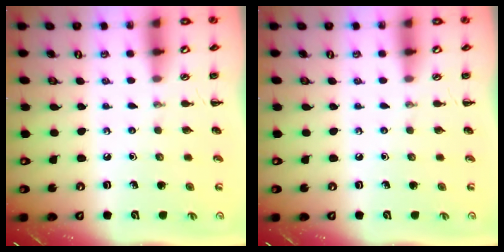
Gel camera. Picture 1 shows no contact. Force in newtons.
{"total": 0.0}